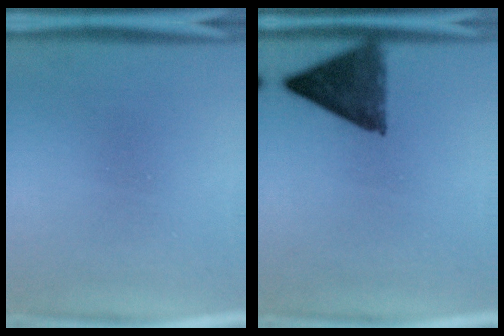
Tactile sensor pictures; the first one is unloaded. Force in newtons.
{"total": 8.7}